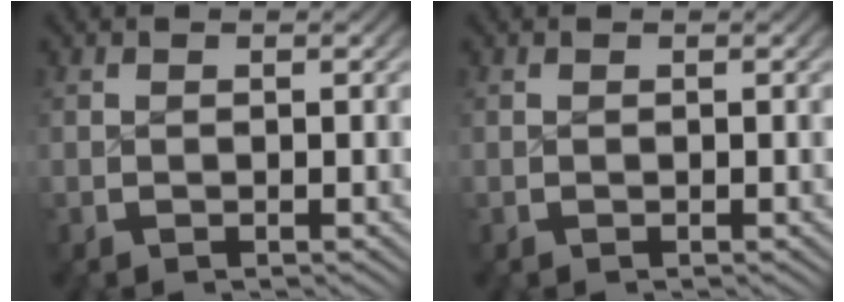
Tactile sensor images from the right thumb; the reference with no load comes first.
{"total": 0.0}